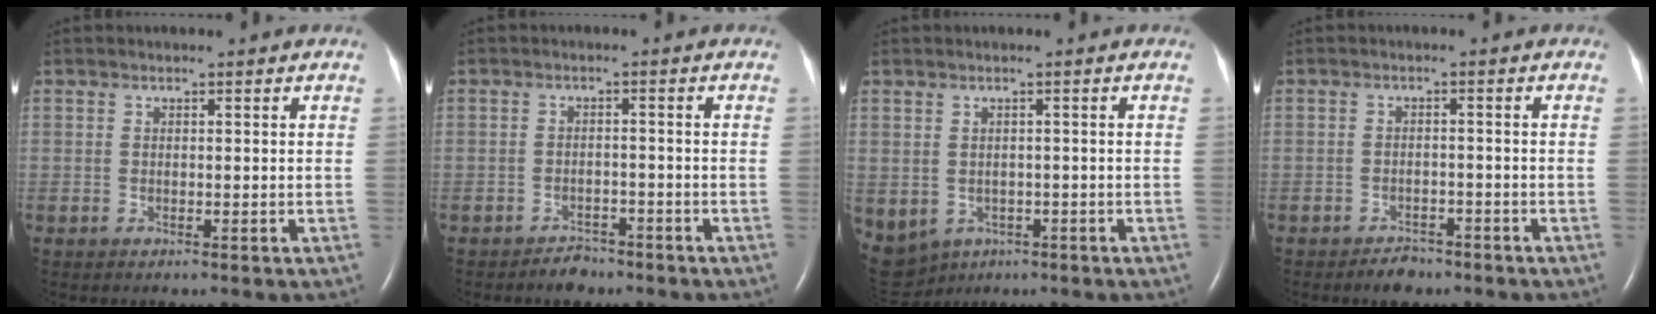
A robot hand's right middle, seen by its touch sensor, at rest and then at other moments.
{"total": 2.6, "force": [-2.2, 1.2, 0.5], "torque": [-0.015, 0.001, -0.032]}
{"total": 18.6, "force": [-7.6, 14.9, 8.0], "torque": [-0.276, -0.015, -0.095]}
{"total": 2.9, "force": [-2.4, 1.4, 1.0], "torque": [-0.021, 0.001, -0.032]}